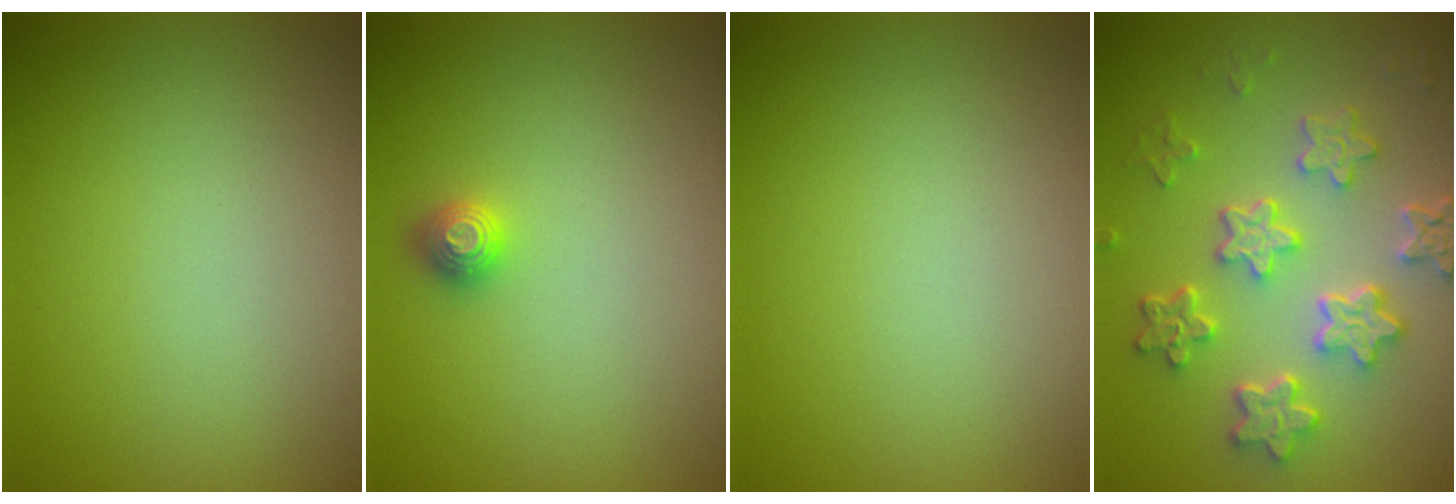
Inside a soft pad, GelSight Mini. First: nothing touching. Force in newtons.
{"total": 1.2, "press": 1.1, "slide": 0.2}
{"total": 0.0}
{"total": 5.8, "press": 4.7, "slide": 3.4}